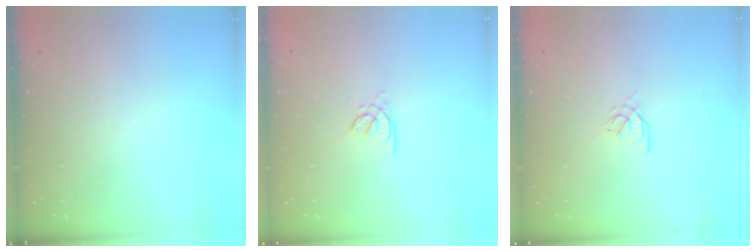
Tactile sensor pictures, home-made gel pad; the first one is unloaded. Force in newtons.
{"total": 2.4, "press": 2.4, "slide": 0.6}
{"total": 2.4, "press": 2.4, "slide": 0.5}